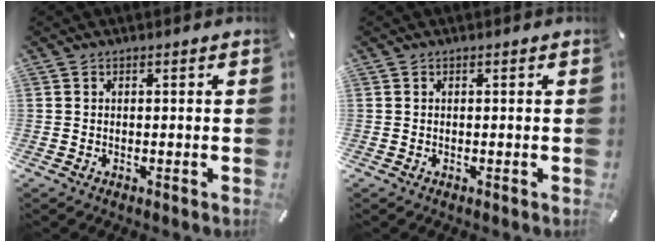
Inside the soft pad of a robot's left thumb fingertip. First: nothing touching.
{"total": 0.0}